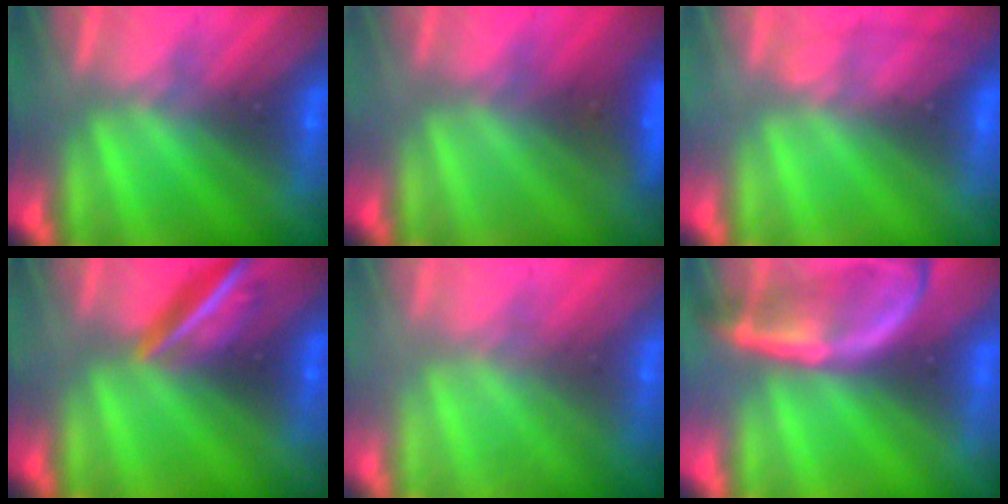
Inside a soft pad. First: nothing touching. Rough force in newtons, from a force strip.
{"total": 2.9}
{"total": 1.7}
{"total": 9.8}
{"total": 9.6}
{"total": 2.3}